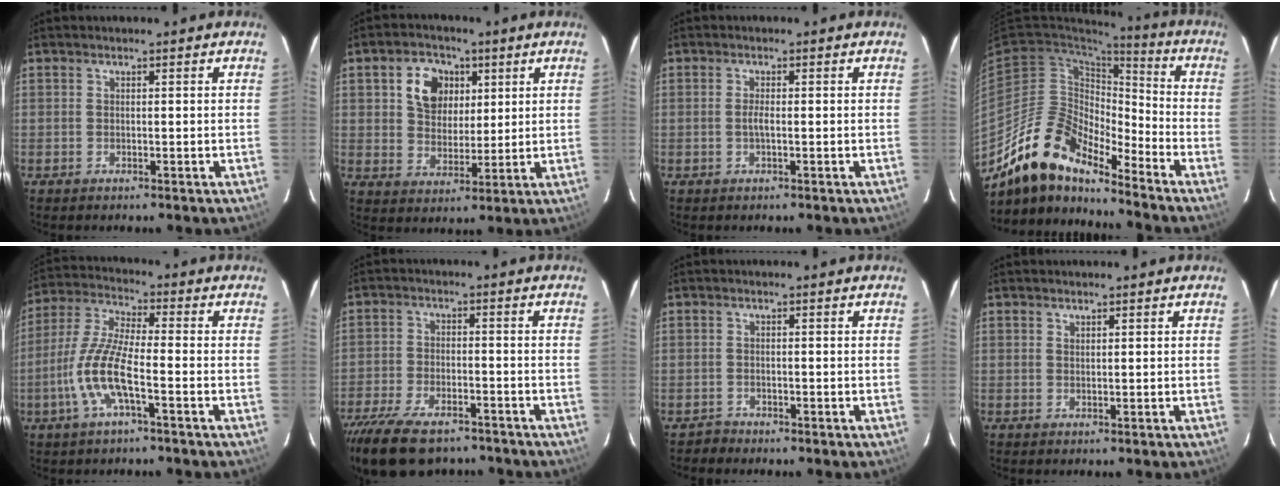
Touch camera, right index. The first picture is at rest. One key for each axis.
{"total": 9.2, "fx": 3.3, "fy": 7.1, "fz": 4.7, "tx": -0.096, "ty": 0.021, "tz": 0.064}
{"total": 1.4, "fx": -0.2, "fy": 0.2, "fz": 1.4, "tx": -0.029, "ty": 0.000, "tz": -0.007}
{"total": 15.7, "fx": -13.0, "fy": 5.0, "fz": 7.2, "tx": -0.133, "ty": -0.001, "tz": -0.251}
{"total": 10.8, "fx": -4.0, "fy": 2.2, "fz": 9.8, "tx": -0.217, "ty": -0.001, "tz": -0.081}
{"total": 16.3, "fx": -12.4, "fy": 6.8, "fz": 8.1, "tx": -0.185, "ty": -0.025, "tz": -0.205}
{"total": 1.5, "fx": -1.2, "fy": 0.7, "fz": -0.4, "tx": 0.004, "ty": 0.007, "tz": -0.022}
{"total": 0.6, "fx": 0.5, "fy": 0.2, "fz": 0.1, "tx": -0.002, "ty": 0.000, "tz": 0.010}